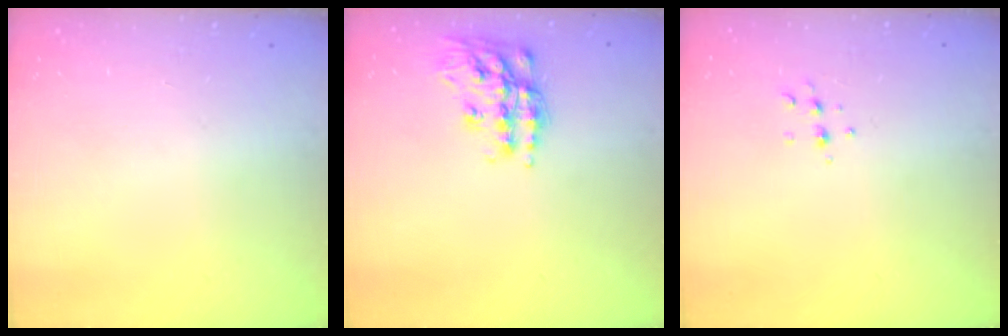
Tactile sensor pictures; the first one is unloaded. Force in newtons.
{"total": 16.6, "press": 16.5, "slide": 1.0}
{"total": 4.9, "press": 4.8, "slide": 1.1}